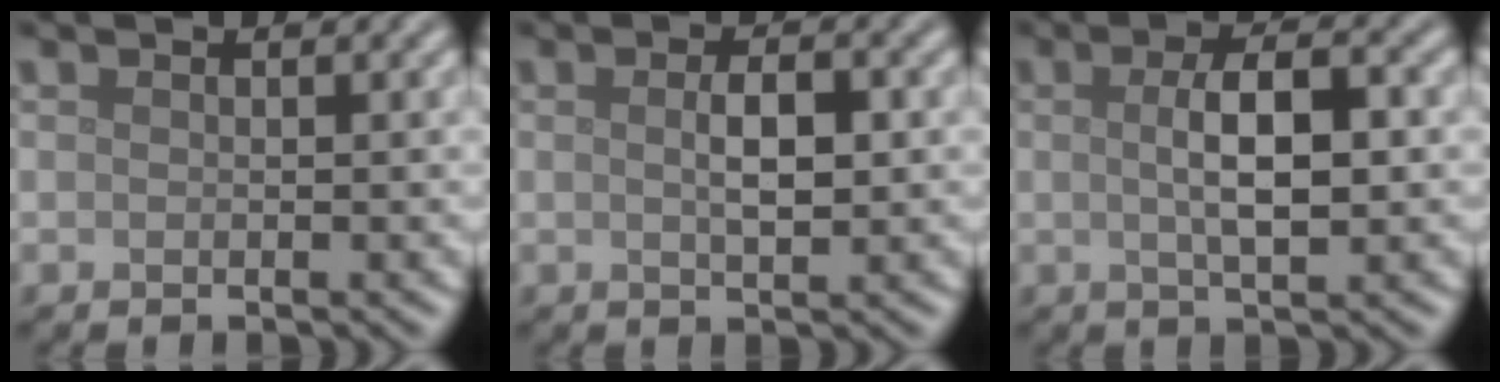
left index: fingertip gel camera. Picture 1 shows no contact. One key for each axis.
{"total": 2.7, "fx": 0.3, "fy": 0.9, "fz": 2.5, "tx": -0.049, "ty": 0.001, "tz": 0.005}
{"total": 4.7, "fx": 0.4, "fy": 1.4, "fz": 4.4, "tx": -0.081, "ty": 0.006, "tz": 0.006}